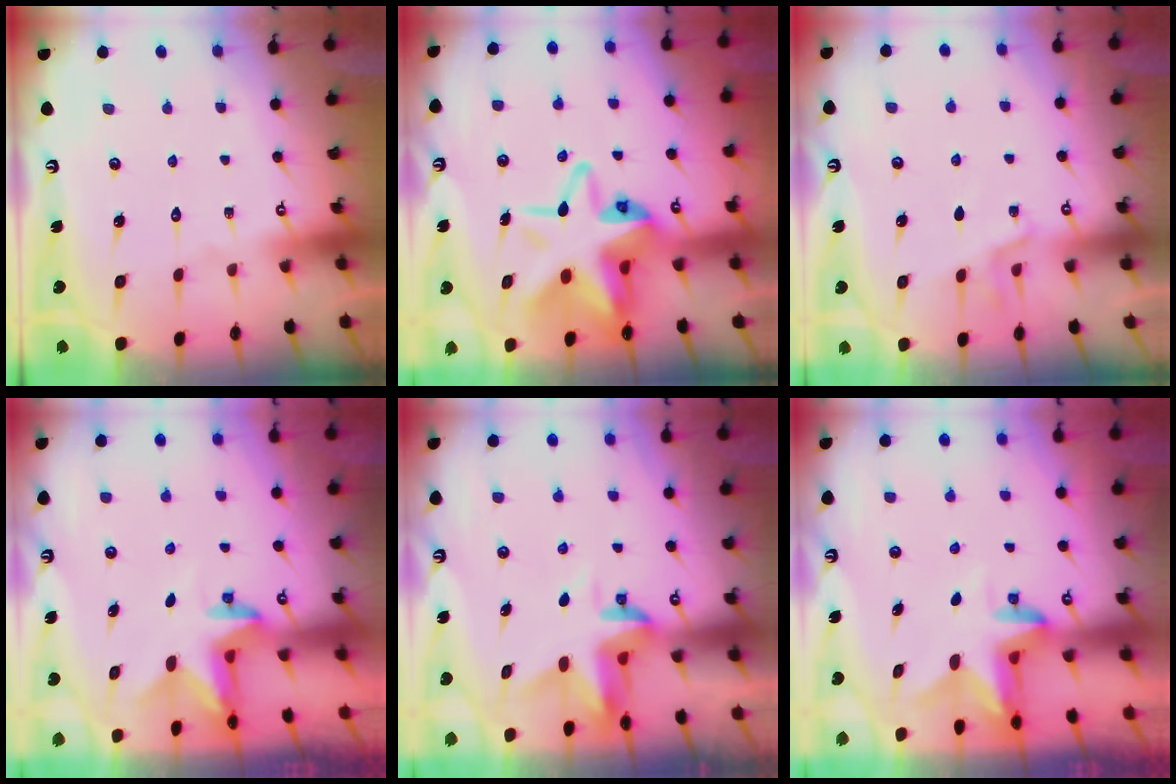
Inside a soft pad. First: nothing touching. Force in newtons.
{"total": 15.6, "press": 15.4, "slide": 2.7}
{"total": 5.5, "press": 5.2, "slide": 1.7}
{"total": 2.4, "press": 2.4, "slide": 0.4}
{"total": 3.2, "press": 3.2, "slide": 0.4}
{"total": 3.1, "press": 3.1, "slide": 0.4}